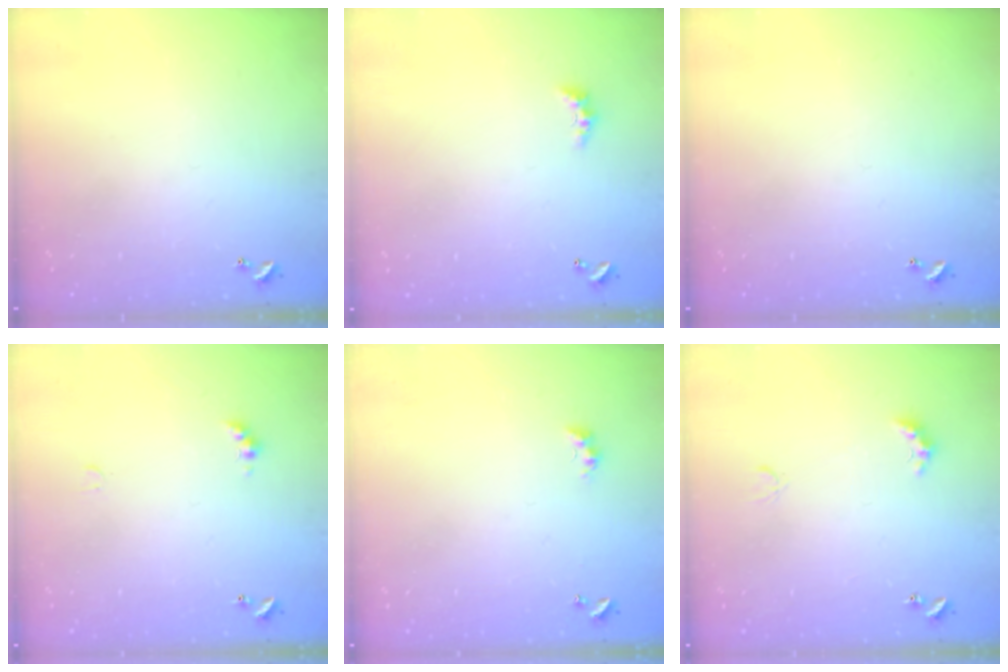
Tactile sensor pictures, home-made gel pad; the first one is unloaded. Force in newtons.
{"total": 2.1, "press": 2.0, "slide": 0.7}
{"total": 0.0}
{"total": 2.0, "press": 2.0, "slide": 0.5}
{"total": 1.6, "press": 1.5, "slide": 0.6}
{"total": 2.1, "press": 2.0, "slide": 0.5}